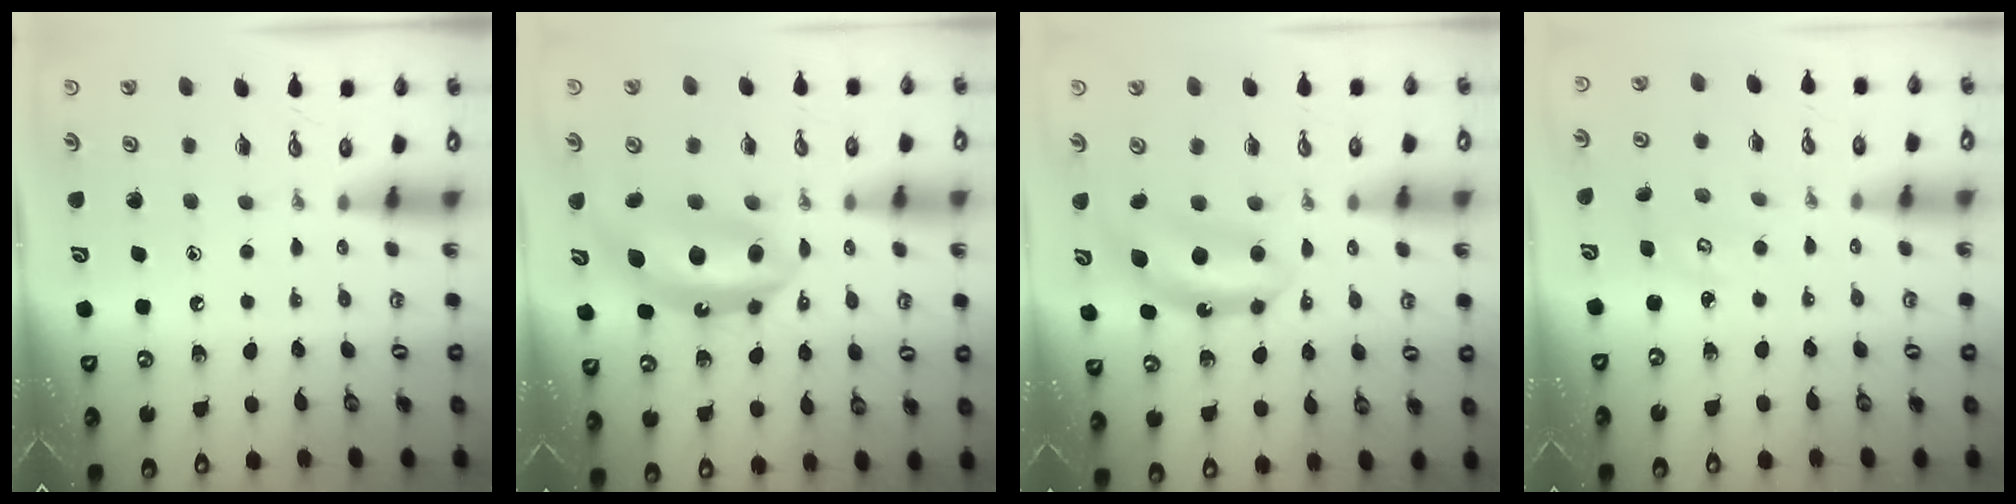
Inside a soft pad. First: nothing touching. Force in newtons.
{"total": 12.2, "press": 12.1, "slide": 1.3}
{"total": 7.5, "press": 7.5, "slide": 0.1}
{"total": 2.3, "press": 2.3, "slide": 0.2}